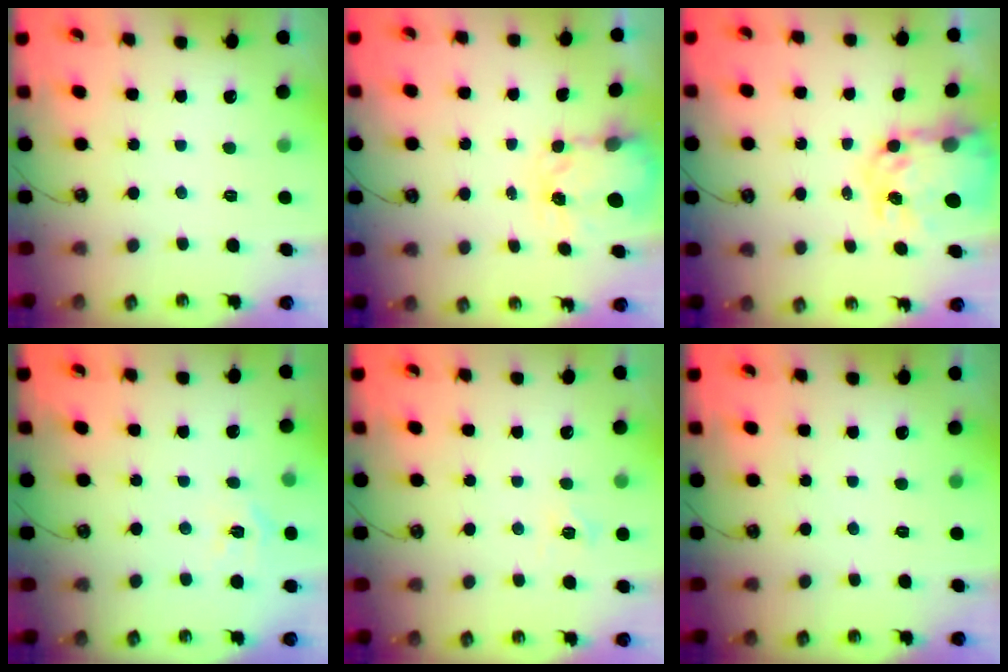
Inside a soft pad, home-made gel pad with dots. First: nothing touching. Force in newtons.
{"total": 3.6, "press": 3.6, "slide": 0.4}
{"total": 9.7, "press": 9.6, "slide": 0.9}
{"total": 5.5, "press": 5.5, "slide": 0.6}
{"total": 5.4, "press": 5.3, "slide": 0.6}
{"total": 0.0}